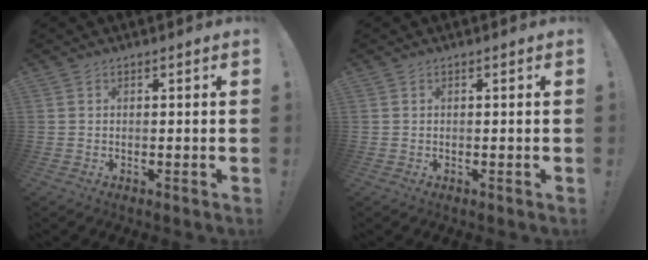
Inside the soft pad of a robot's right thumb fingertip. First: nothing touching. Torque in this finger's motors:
{"motor_torque": [-0.26, -0.05, 0.02, 0.04, 0.01]}